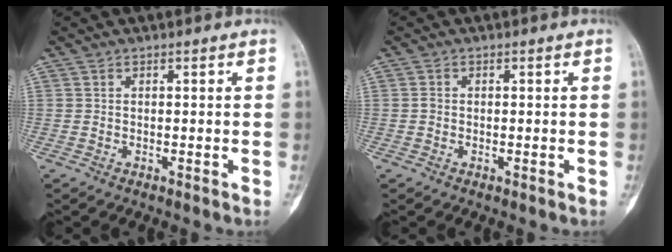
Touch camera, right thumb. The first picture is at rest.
{"total": 0.9, "force": [-0.1, 0.7, 0.5], "torque": [-0.006, 0.002, -0.003]}